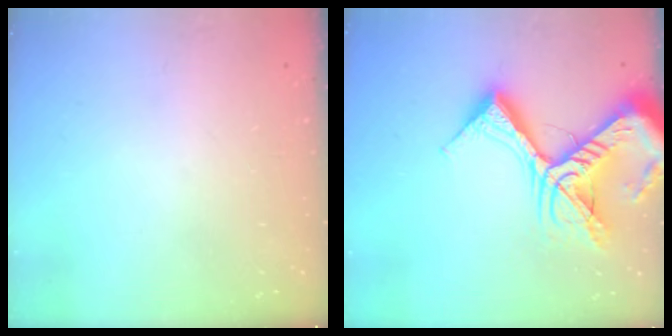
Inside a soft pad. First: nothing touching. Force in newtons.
{"total": 20.7, "press": 20.5, "slide": 2.4}